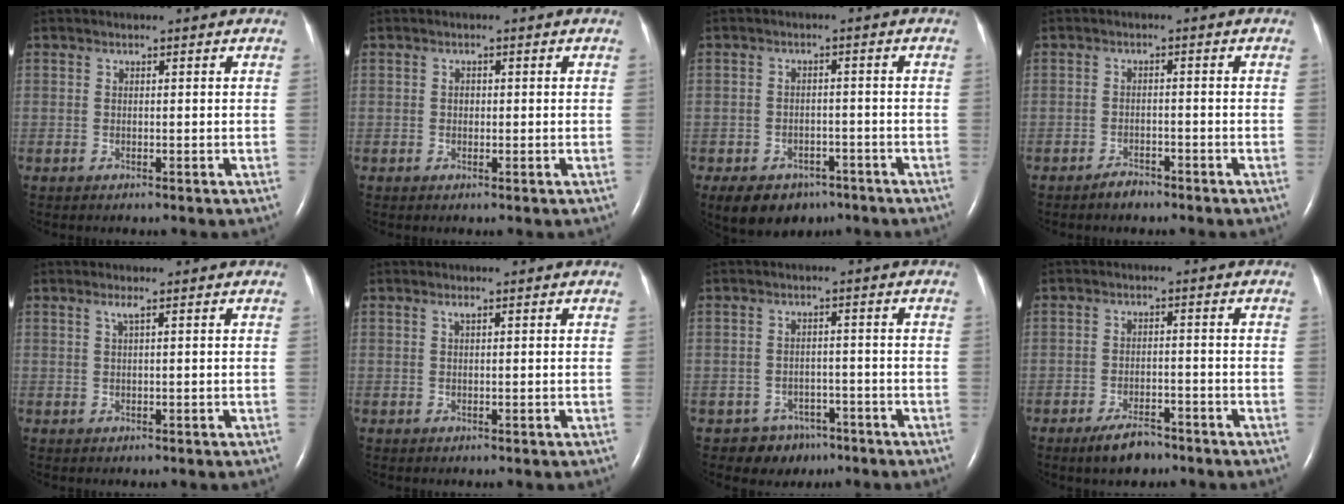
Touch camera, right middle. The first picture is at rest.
{"total": 0.7, "force": [0.0, 0.6, 0.4], "torque": [-0.008, 0.002, -0.001]}
{"total": 10.9, "force": [-6.9, 7.4, 4.1], "torque": [-0.097, -0.002, -0.092]}
{"total": 2.0, "force": [-1.8, 0.7, 0.6], "torque": [-0.017, 0.000, -0.028]}
{"total": 1.1, "force": [0.6, -0.2, 0.9], "torque": [-0.026, 0.006, 0.014]}
{"total": 0.7, "force": [0.4, 0.0, 0.6], "torque": [-0.014, 0.005, 0.009]}
{"total": 4.3, "force": [-3.0, 3.1, 0.1], "torque": [0.003, 0.012, -0.037]}
{"total": 4.6, "force": [-3.6, 1.7, 2.5], "torque": [-0.053, -0.001, -0.056]}